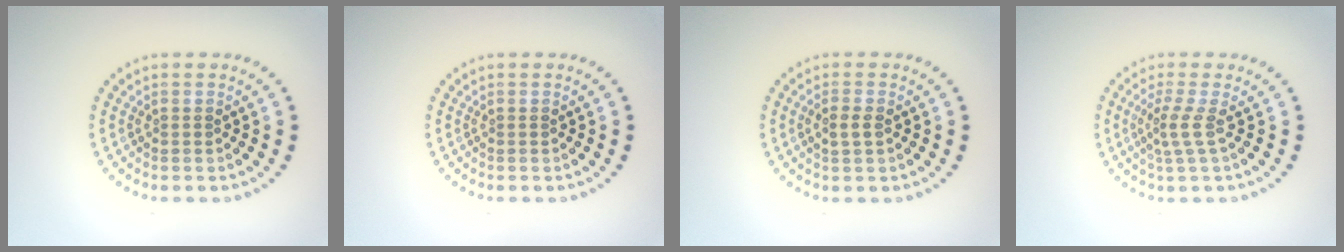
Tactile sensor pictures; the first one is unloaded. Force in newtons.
{"total": 0.0}
{"total": 1.5, "press": 1.4, "slide": 0.2}
{"total": 2.1, "press": 1.4, "slide": 1.5}